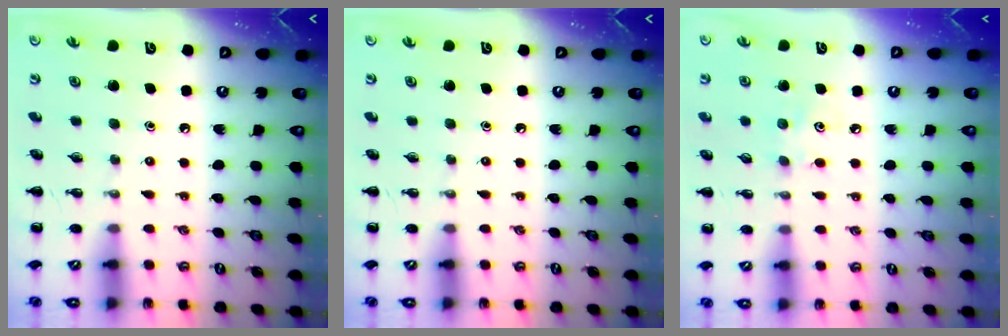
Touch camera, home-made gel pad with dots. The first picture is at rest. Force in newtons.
{"total": 0.0}
{"total": 4.1, "press": 4.0, "slide": 1.0}